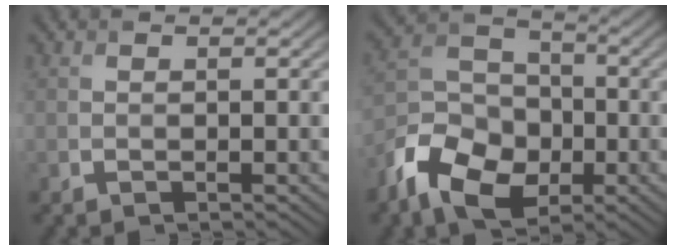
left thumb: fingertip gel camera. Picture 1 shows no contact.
{"total": 11.3, "force": [-5.6, 7.4, 6.3], "torque": [-0.143, -0.019, -0.125]}